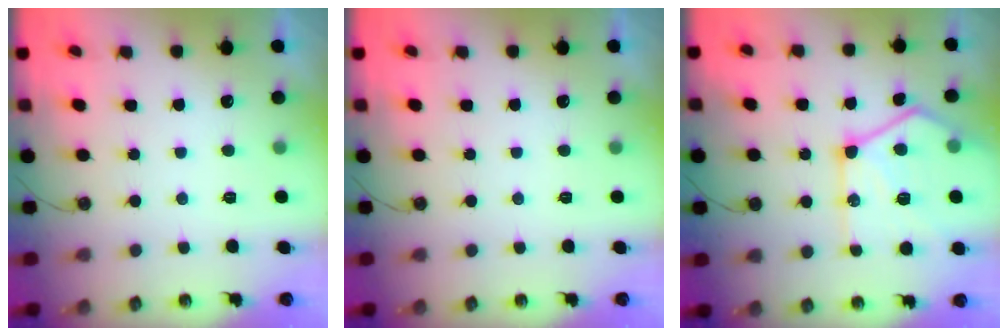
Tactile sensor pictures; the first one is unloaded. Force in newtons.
{"total": 0.0}
{"total": 20.5, "press": 20.4, "slide": 1.7}